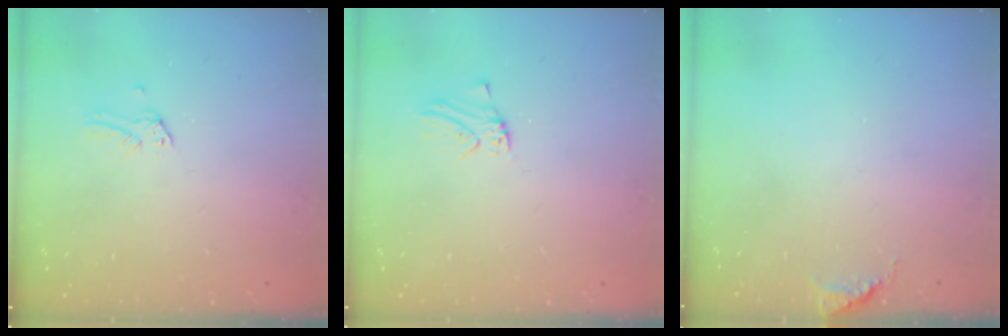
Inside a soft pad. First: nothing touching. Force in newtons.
{"total": 0.0}
{"total": 6.8, "press": 6.7, "slide": 0.9}